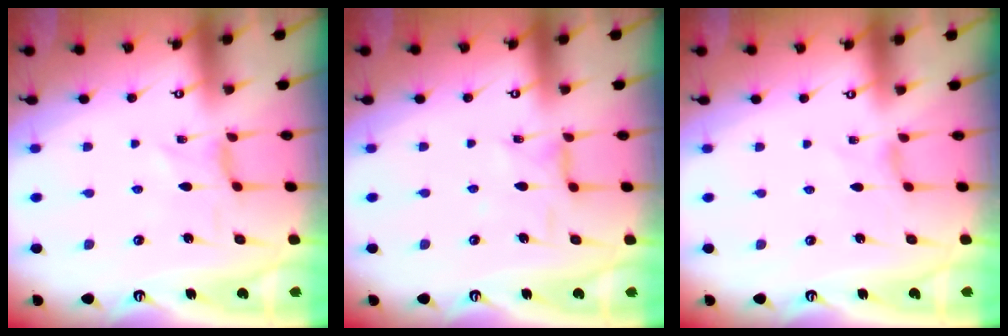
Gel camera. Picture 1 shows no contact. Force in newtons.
{"total": 3.8, "press": 3.8, "slide": 0.3}
{"total": 0.0}